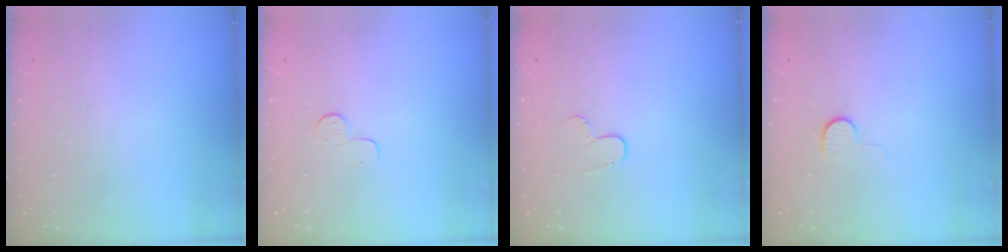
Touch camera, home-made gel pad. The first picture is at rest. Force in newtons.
{"total": 5.0, "press": 4.9, "slide": 0.5}
{"total": 5.1, "press": 5.1, "slide": 0.5}
{"total": 4.8, "press": 4.7, "slide": 0.5}